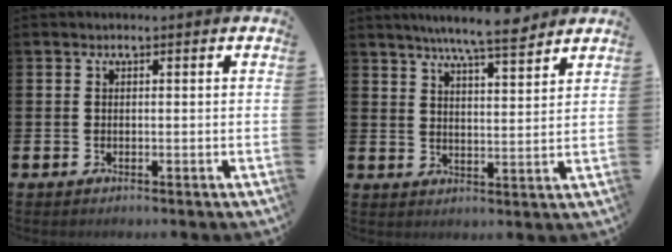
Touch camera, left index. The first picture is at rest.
{"total": 7.0, "force": [6.6, 0.1, 2.5], "torque": [-0.055, -0.032, 0.115]}